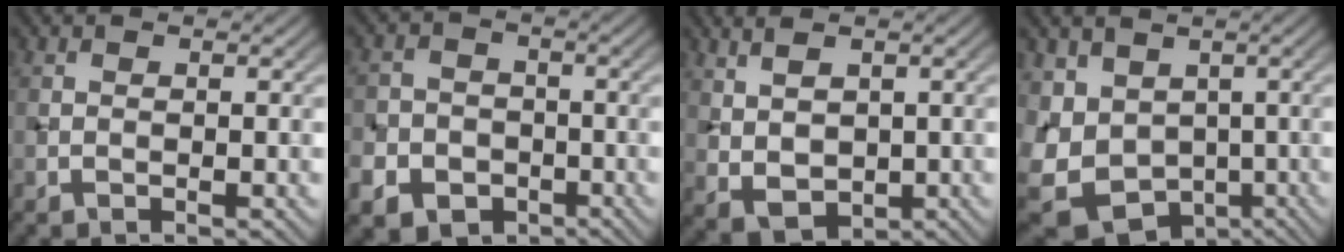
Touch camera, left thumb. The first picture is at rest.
{"total": 8.5, "force": [-4.1, 7.1, 1.9], "torque": [-0.060, -0.031, -0.087]}
{"total": 4.3, "force": [1.4, 2.4, 3.3], "torque": [-0.075, -0.003, 0.035]}
{"total": 10.1, "force": [-1.0, 8.3, 5.7], "torque": [-0.146, -0.022, 0.004]}